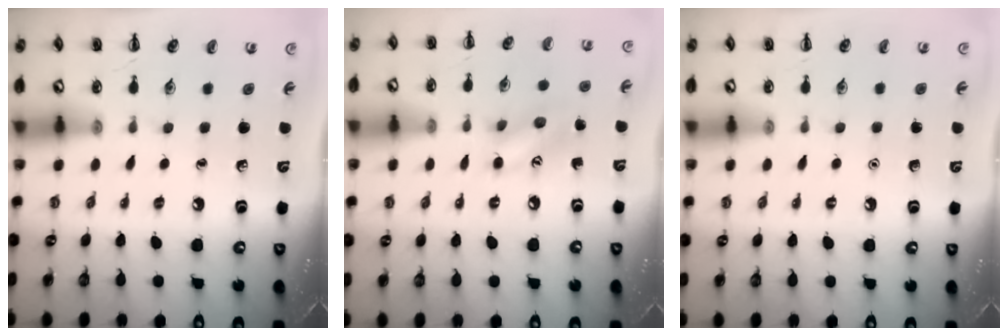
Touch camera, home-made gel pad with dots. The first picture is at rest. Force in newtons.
{"total": 9.2, "press": 9.2, "slide": 0.4}
{"total": 1.6, "press": 1.6, "slide": 0.1}